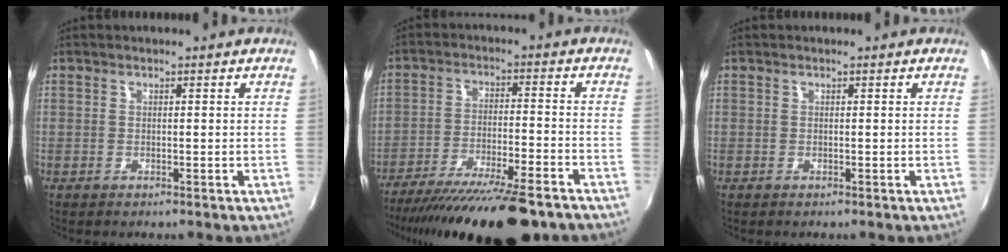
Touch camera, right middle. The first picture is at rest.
{"total": 20.9, "force": [-17.0, 3.6, 11.5], "torque": [-0.212, -0.048, -0.259]}
{"total": 0.0}